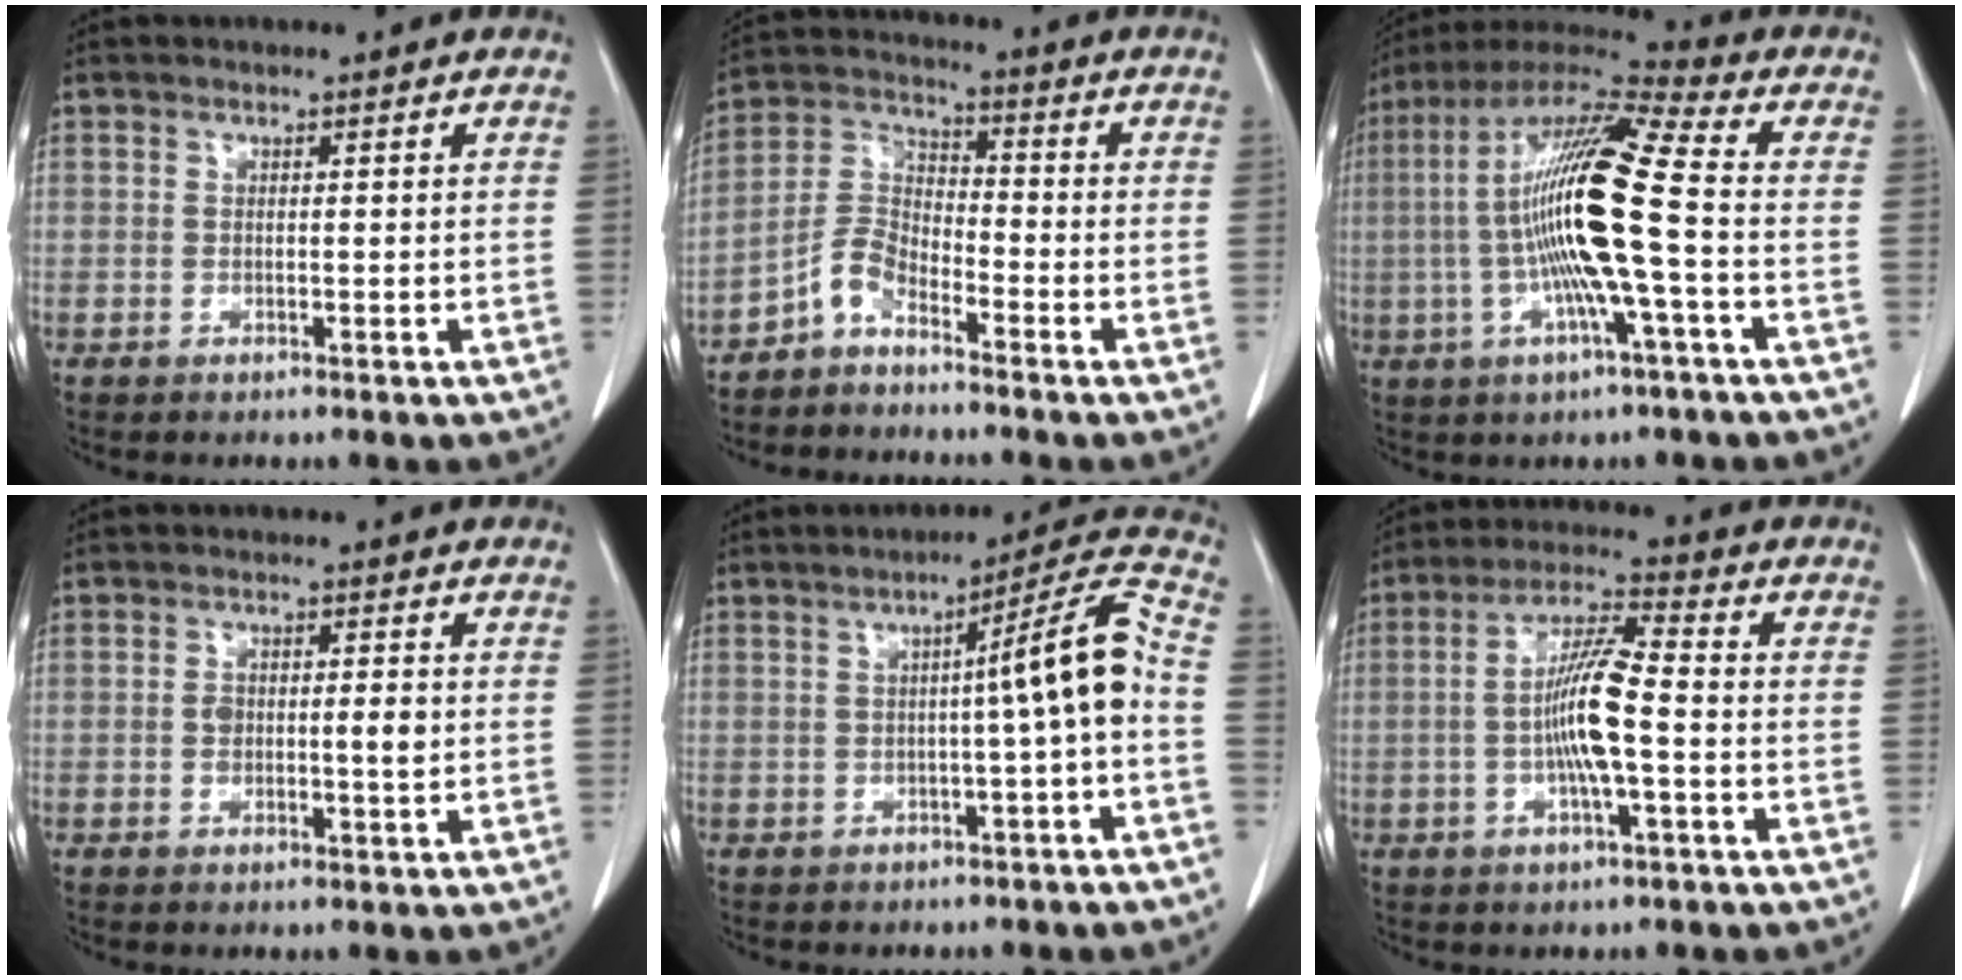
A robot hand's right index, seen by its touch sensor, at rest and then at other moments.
{"total": 5.1, "force": [-4.0, 1.8, 2.6], "torque": [-0.064, 0.001, -0.088]}
{"total": 17.5, "force": [-1.5, 0.7, 17.4], "torque": [-0.339, 0.009, -0.039]}
{"total": 3.7, "force": [0.0, 1.5, 3.4], "torque": [-0.058, 0.005, 0.006]}
{"total": 8.8, "force": [-0.9, -0.8, 8.8], "torque": [-0.122, 0.020, -0.017]}
{"total": 9.4, "force": [-1.2, 1.1, 9.3], "torque": [-0.177, 0.007, -0.027]}